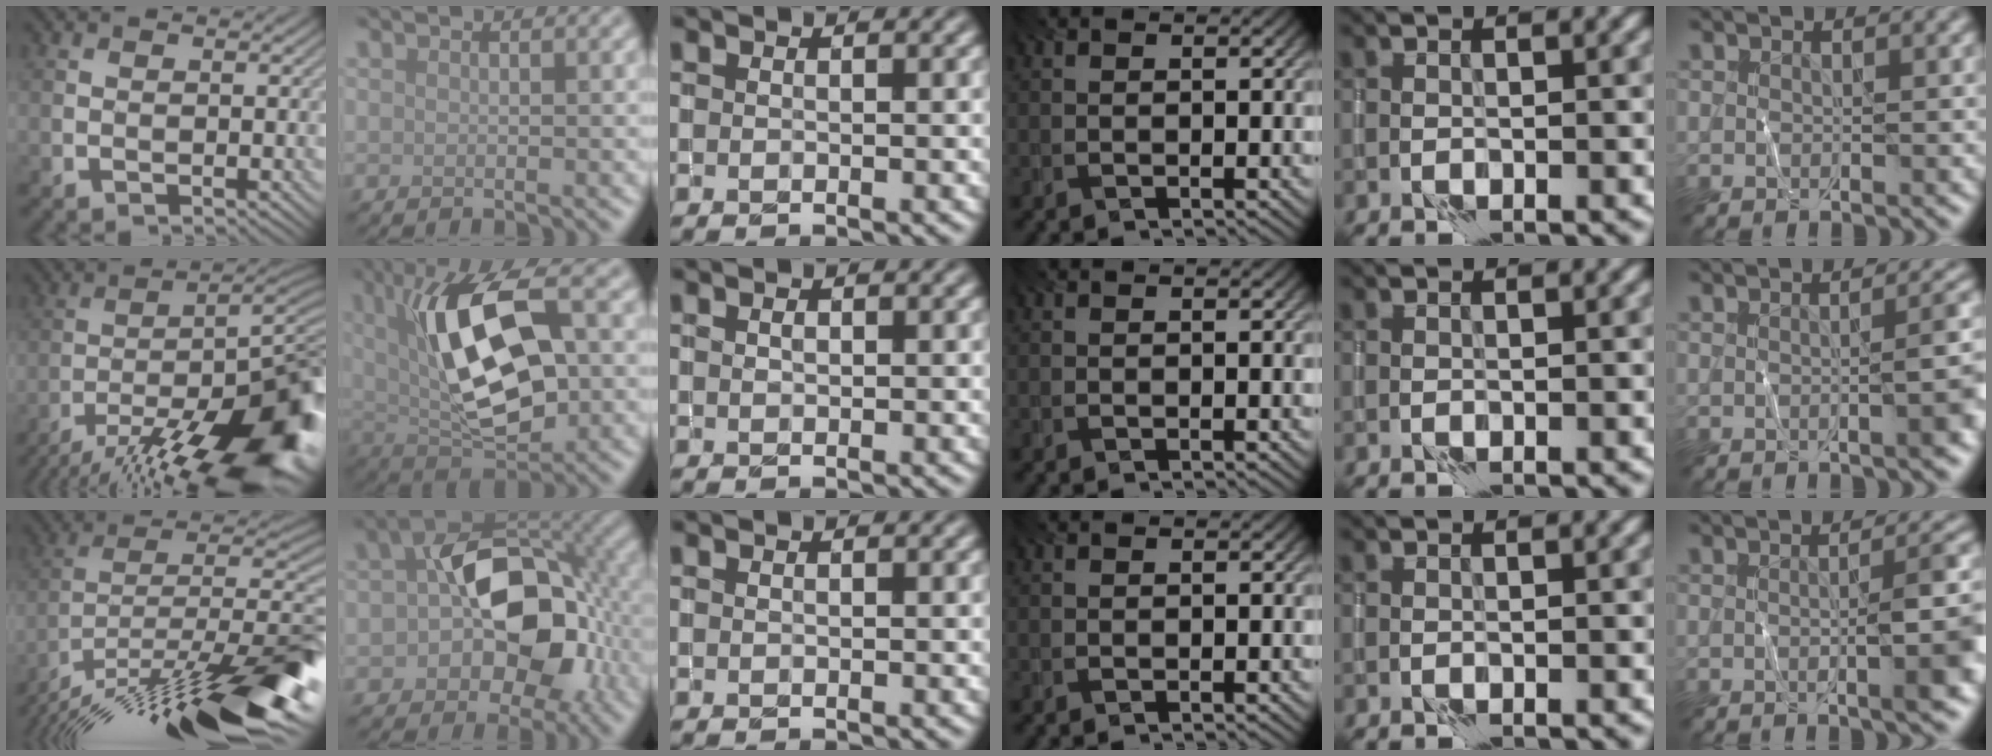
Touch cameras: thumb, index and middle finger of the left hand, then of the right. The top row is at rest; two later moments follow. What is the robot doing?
{"motion": "wrap", "object": "thread"}